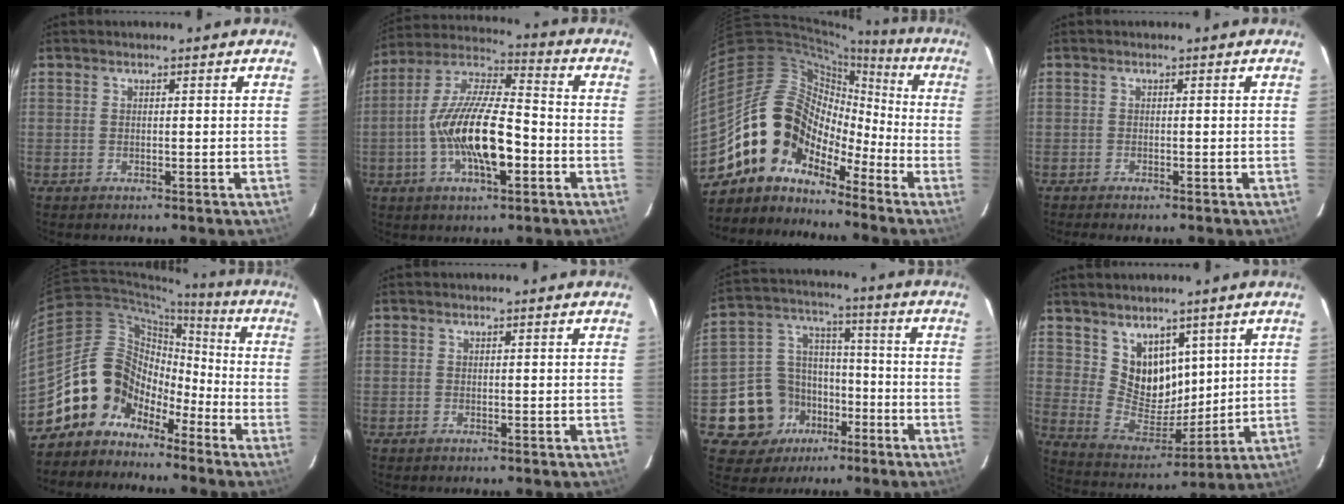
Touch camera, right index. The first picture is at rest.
{"total": 16.3, "force": [-4.2, 5.2, 14.9], "torque": [-0.287, 0.000, -0.081]}
{"total": 13.9, "force": [-9.1, 9.2, 4.9], "torque": [-0.095, 0.035, -0.186]}
{"total": 1.5, "force": [-1.3, 0.2, 0.8], "torque": [-0.022, -0.003, -0.024]}
{"total": 11.7, "force": [-7.9, 8.3, 2.4], "torque": [-0.046, 0.040, -0.152]}
{"total": 0.0}
{"total": 13.3, "force": [-6.7, 10.8, 4.0], "torque": [-0.105, 0.048, -0.095]}
{"total": 10.7, "force": [5.8, 7.7, 4.6], "torque": [-0.077, -0.006, 0.128]}